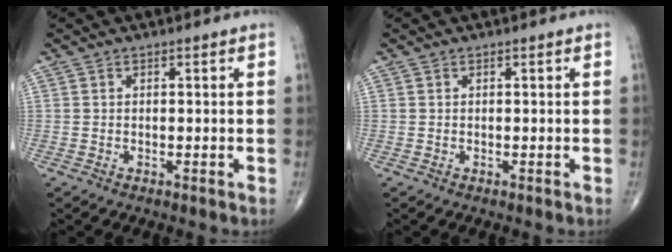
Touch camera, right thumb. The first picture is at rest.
{"total": 0.0}